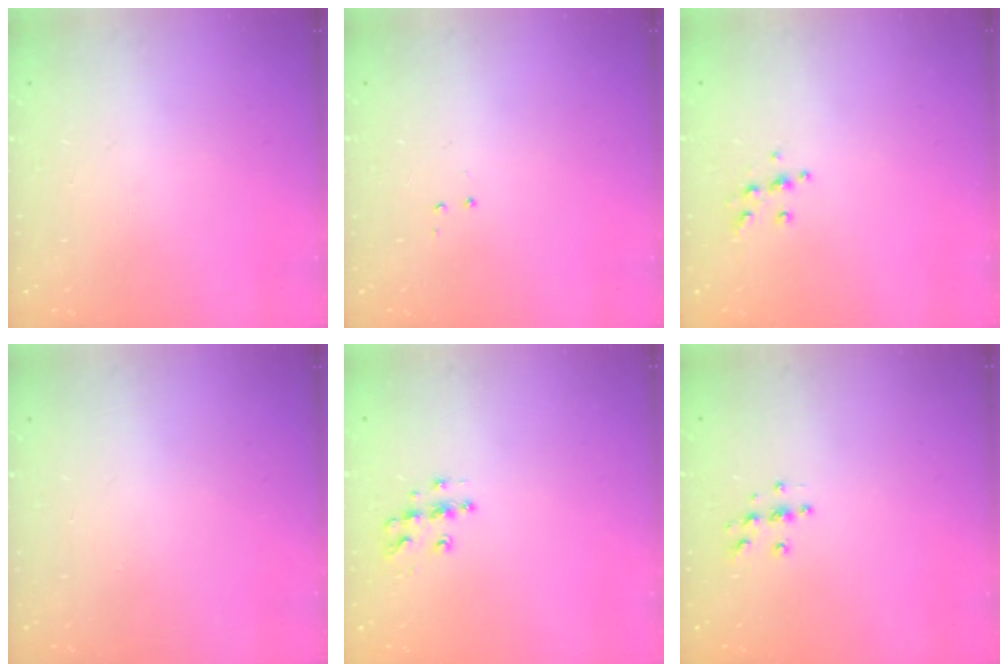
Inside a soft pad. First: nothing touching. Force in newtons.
{"total": 4.0, "press": 4.0, "slide": 0.4}
{"total": 6.4, "press": 6.4, "slide": 0.5}
{"total": 0.0}
{"total": 8.7, "press": 8.7, "slide": 0.5}
{"total": 5.2, "press": 5.1, "slide": 0.5}